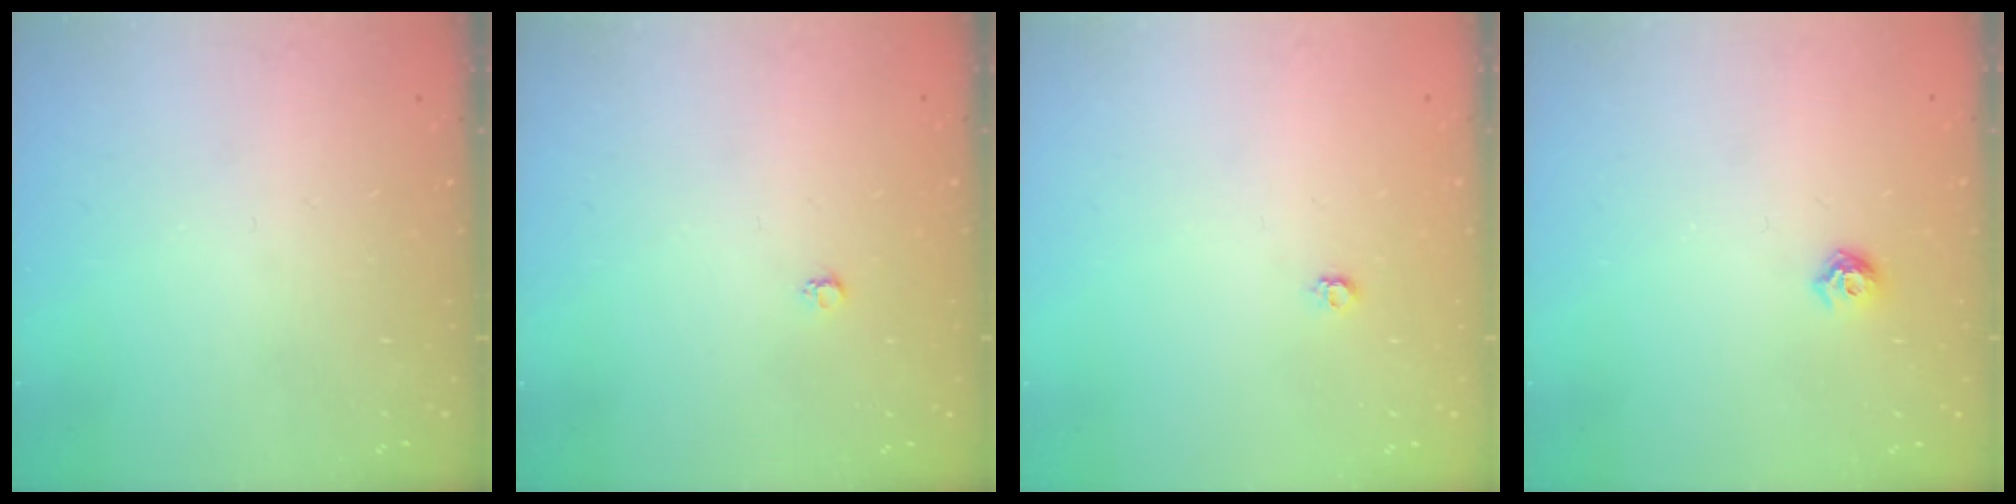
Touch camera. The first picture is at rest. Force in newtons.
{"total": 2.6, "press": 2.6, "slide": 0.4}
{"total": 3.7, "press": 3.7, "slide": 0.4}
{"total": 5.9, "press": 5.8, "slide": 1.0}